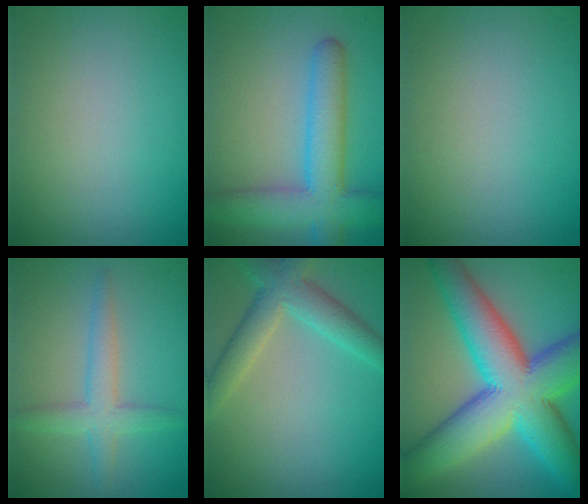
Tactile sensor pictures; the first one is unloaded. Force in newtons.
{"total": 6.6, "press": 6.6, "slide": 0.4}
{"total": 0.0}
{"total": 3.1, "press": 3.1, "slide": 0.2}
{"total": 4.5, "press": 4.5, "slide": 0.2}
{"total": 14.3, "press": 14.3, "slide": 0.4}